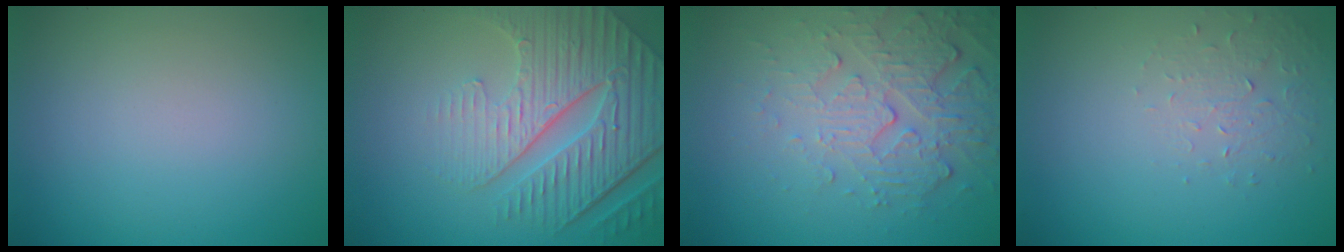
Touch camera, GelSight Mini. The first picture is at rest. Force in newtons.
{"total": 7.6, "press": 5.7, "slide": 5.1}
{"total": 5.6, "press": 3.7, "slide": 4.2}
{"total": 1.4, "press": 0.7, "slide": 1.2}